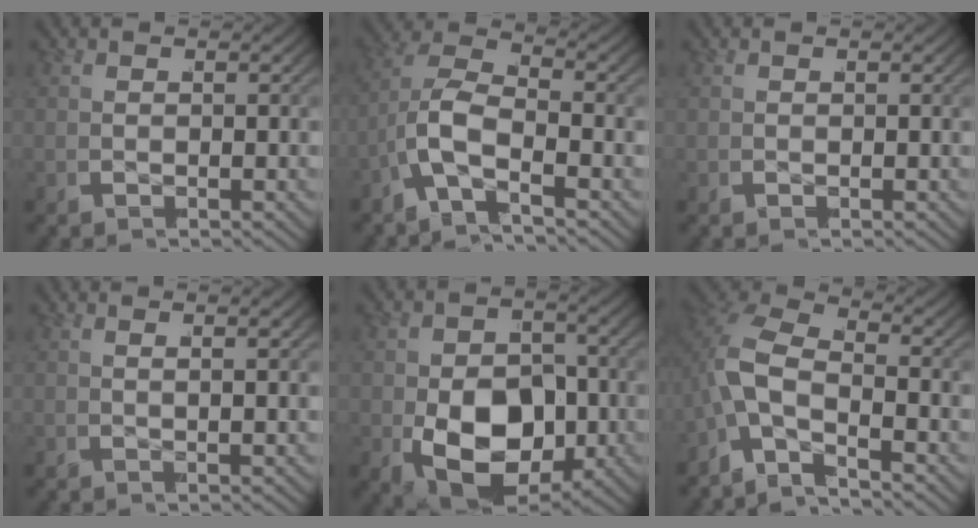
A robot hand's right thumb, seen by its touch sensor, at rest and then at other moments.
{"total": 7.4, "force": [-1.4, 4.9, 5.3], "torque": [-0.142, -0.022, -0.030]}
{"total": 0.0}
{"total": 1.3, "force": [0.6, -1.1, 0.2], "torque": [0.000, 0.013, 0.011]}
{"total": 12.2, "force": [-2.2, 8.1, 8.8], "torque": [-0.185, -0.059, -0.008]}
{"total": 7.2, "force": [-1.3, 5.0, 5.0], "torque": [-0.131, -0.024, -0.032]}